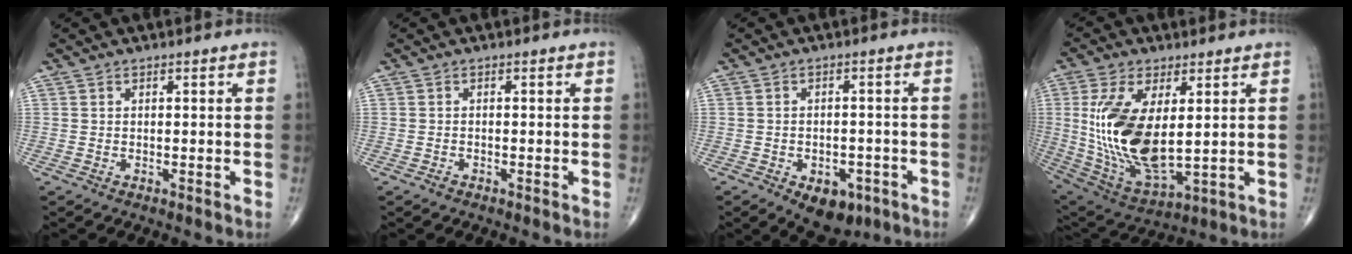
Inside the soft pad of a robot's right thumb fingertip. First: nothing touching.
{"total": 0.7, "force": [-0.5, 0.4, 0.2], "torque": [-0.007, 0.001, -0.012]}
{"total": 8.0, "force": [-4.0, 4.9, 4.8], "torque": [-0.044, 0.017, -0.047]}
{"total": 18.3, "force": [2.0, 8.5, 16.1], "torque": [-0.325, -0.022, 0.055]}